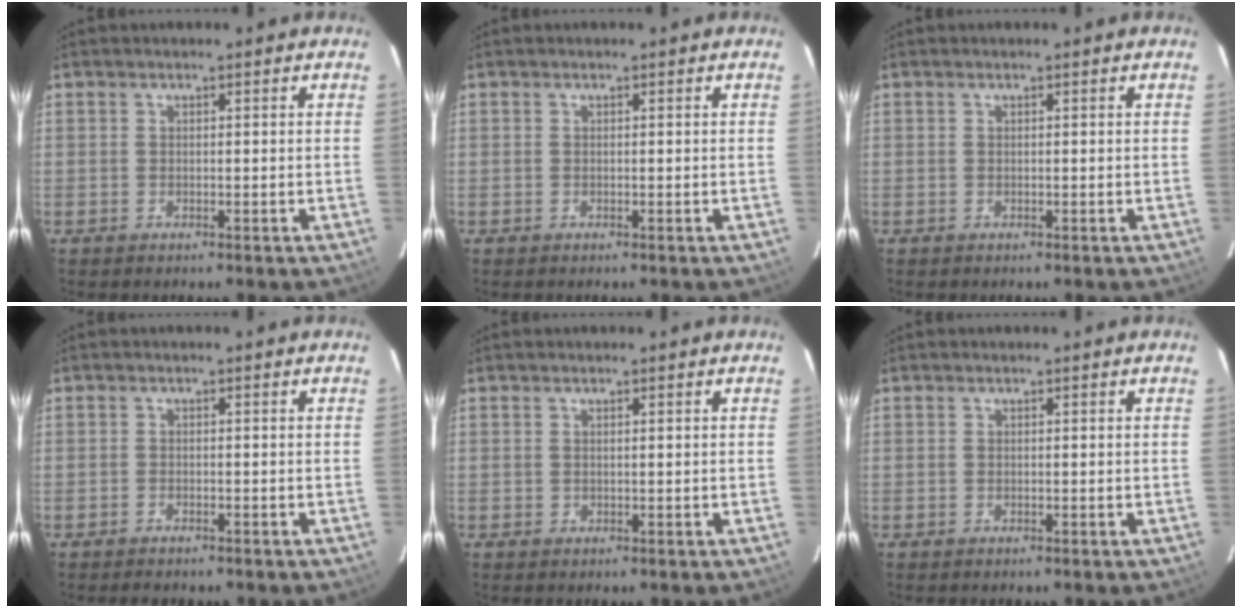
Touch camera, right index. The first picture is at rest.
{"total": 0.0}
{"total": 0.0}
{"total": 2.3, "force": [-2.0, 0.8, 0.7], "torque": [-0.023, -0.006, -0.032]}
{"total": 0.0}
{"total": 0.0}